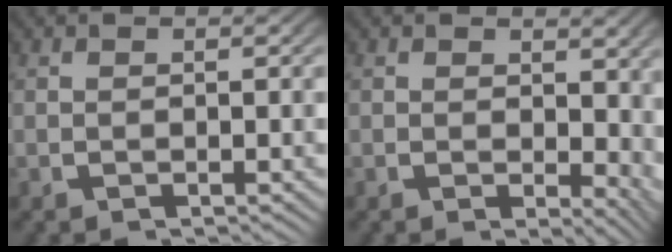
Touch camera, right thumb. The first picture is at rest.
{"total": 3.1, "force": [0.9, 1.9, 2.3], "torque": [-0.012, -0.012, 0.018]}